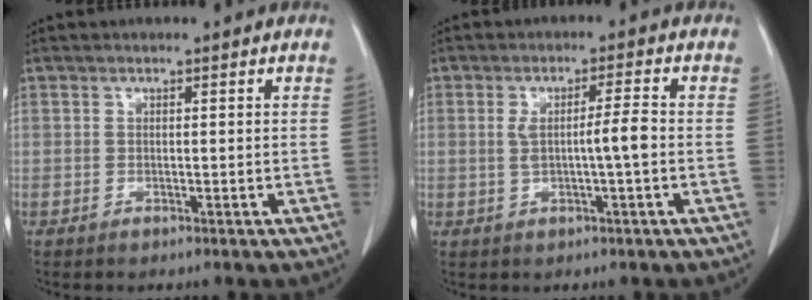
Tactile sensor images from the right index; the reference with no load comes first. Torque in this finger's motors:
{"motor_torque": [0.42, -0.16, 0.32, 0.08]}